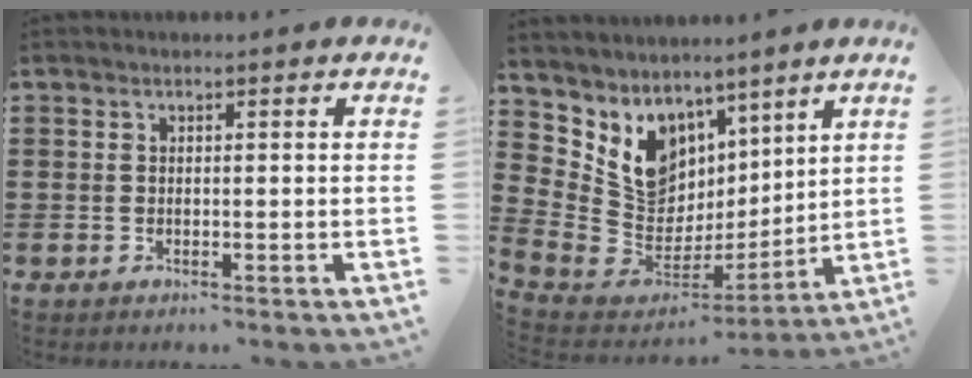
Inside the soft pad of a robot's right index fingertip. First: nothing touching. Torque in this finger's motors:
{"motor_torque": [0.04, 0.86, 0.10, 0.07]}